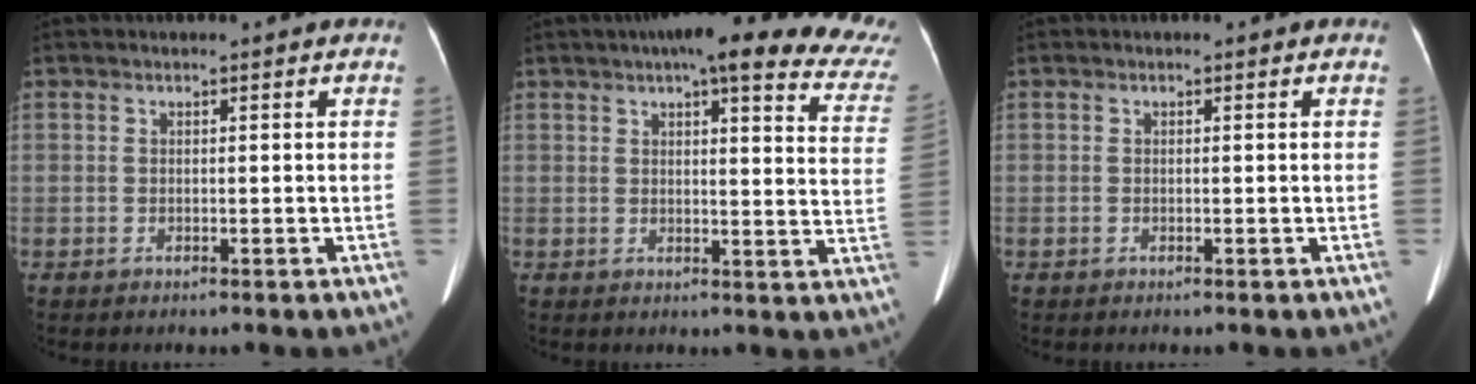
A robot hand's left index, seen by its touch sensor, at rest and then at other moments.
{"total": 22.5, "force": [18.4, 3.4, 12.6], "torque": [-0.151, -0.011, 0.196]}
{"total": 0.0}